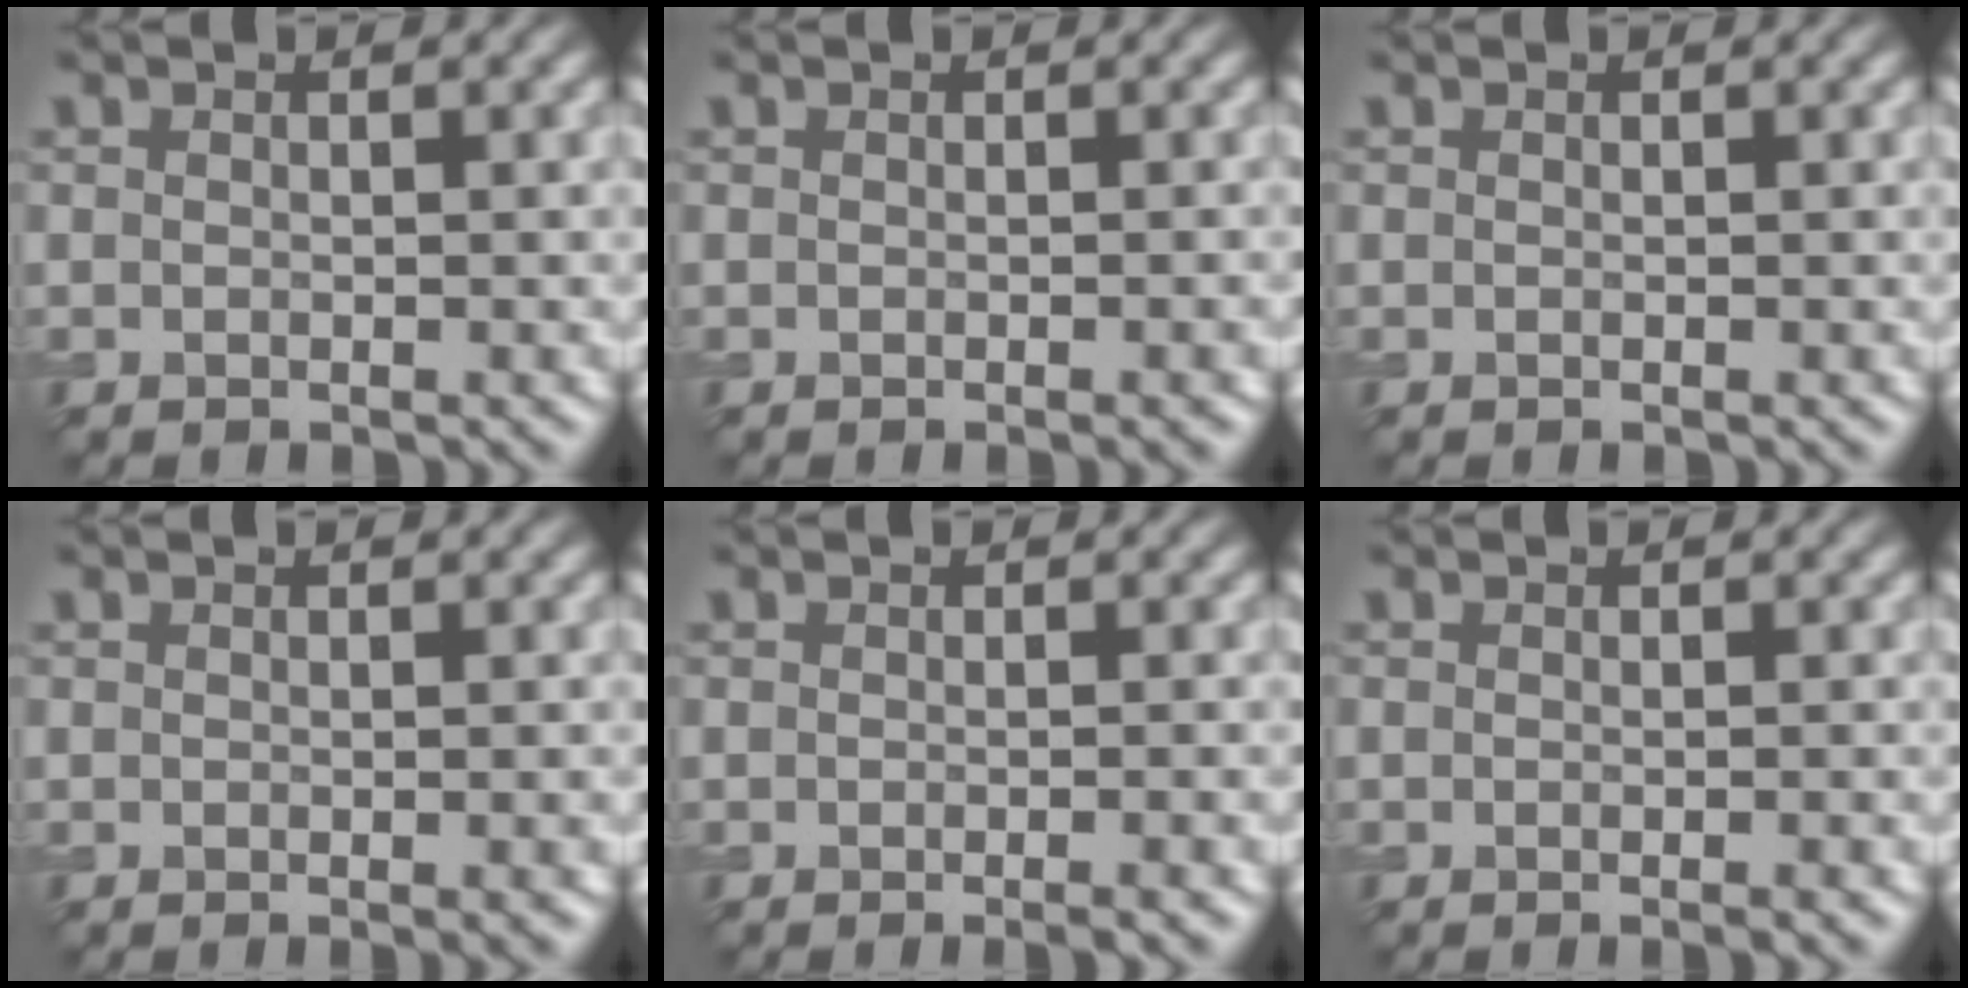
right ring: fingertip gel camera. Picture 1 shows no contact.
{"total": 0.8, "force": [-0.3, 0.1, 0.7], "torque": [-0.005, 0.001, -0.005]}
{"total": 0.0}
{"total": 1.2, "force": [-0.3, 0.2, 1.2], "torque": [-0.011, -0.003, -0.006]}
{"total": 1.9, "force": [-0.9, 0.5, 1.7], "torque": [-0.015, -0.003, -0.013]}
{"total": 1.3, "force": [-0.6, 0.3, 1.1], "torque": [-0.011, -0.004, -0.009]}